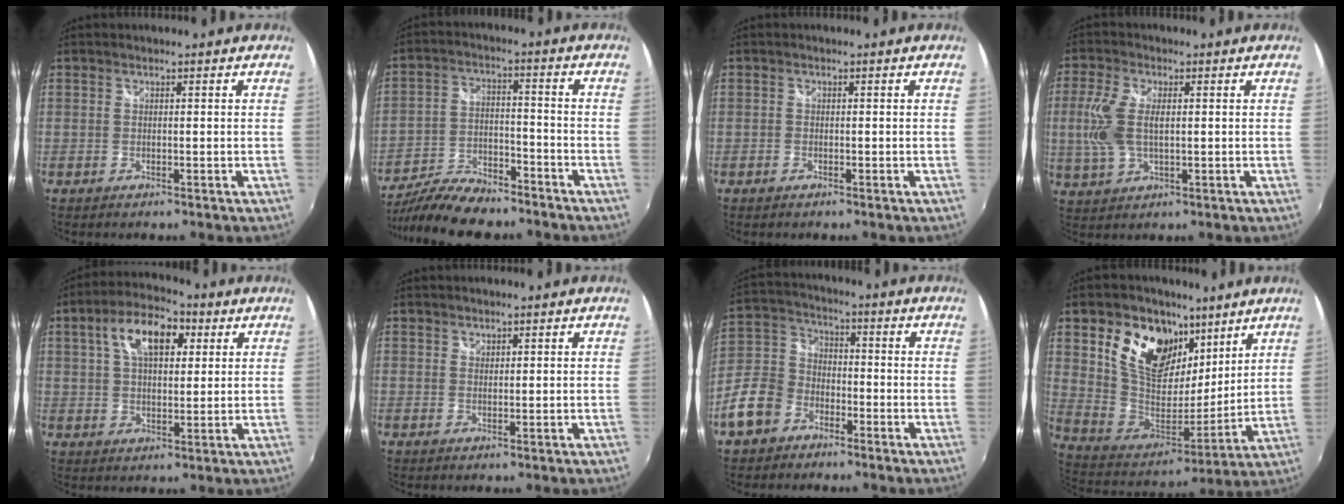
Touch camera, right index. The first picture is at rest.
{"total": 14.8, "force": [-12.4, 4.4, 6.6], "torque": [-0.150, -0.017, -0.212]}
{"total": 0.8, "force": [-0.6, 0.5, 0.1], "torque": [-0.004, -0.002, -0.012]}
{"total": 8.6, "force": [0.6, 4.2, 7.5], "torque": [-0.166, 0.002, 0.013]}
{"total": 11.1, "force": [4.2, 5.8, 8.6], "torque": [-0.150, 0.029, 0.066]}
{"total": 0.9, "force": [0.7, 0.5, 0.0], "torque": [0.001, 0.002, 0.012]}
{"total": 11.4, "force": [-6.3, 8.4, 4.4], "torque": [-0.117, 0.028, -0.116]}
{"total": 19.9, "force": [10.7, 12.7, 10.9], "torque": [-0.233, 0.010, 0.199]}